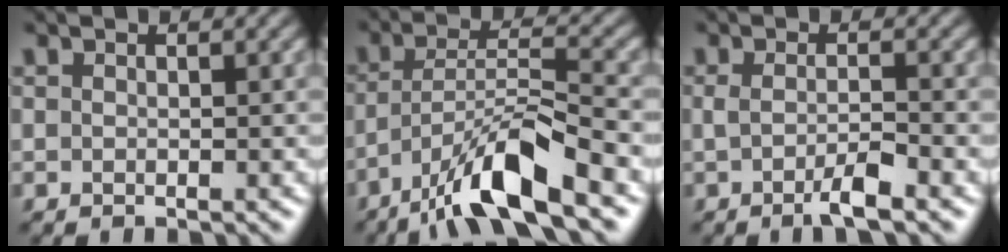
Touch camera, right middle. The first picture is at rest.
{"total": 8.5, "force": [-5.5, 1.6, 6.2], "torque": [-0.111, 0.009, -0.102]}
{"total": 2.5, "force": [-1.0, 0.5, 2.3], "torque": [-0.043, -0.004, -0.022]}